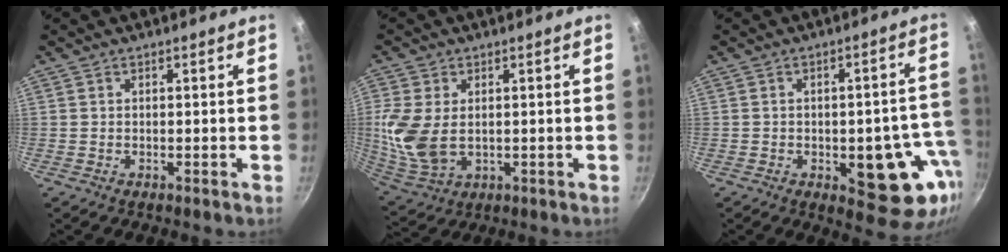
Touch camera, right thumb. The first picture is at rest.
{"total": 11.7, "force": [0.8, 7.6, 8.9], "torque": [-0.192, -0.014, 0.027]}
{"total": 13.8, "force": [-3.7, 6.7, 11.5], "torque": [-0.080, 0.016, -0.044]}